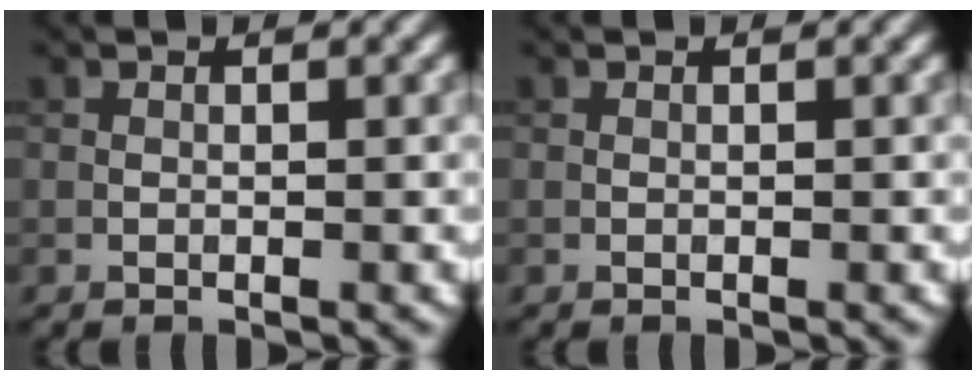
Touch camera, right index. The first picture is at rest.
{"total": 0.0}